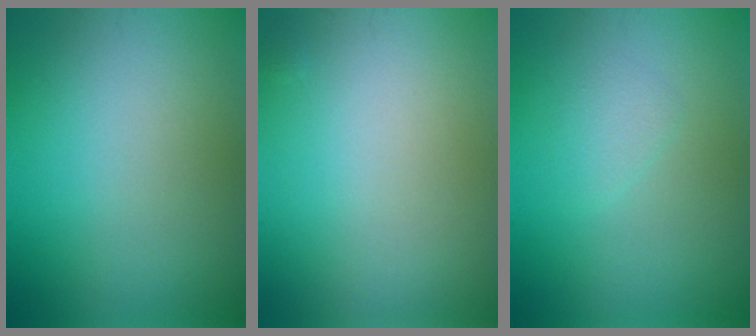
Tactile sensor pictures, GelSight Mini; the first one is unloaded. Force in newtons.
{"total": 0.0}
{"total": 1.1, "press": 1.1, "slide": 0.1}